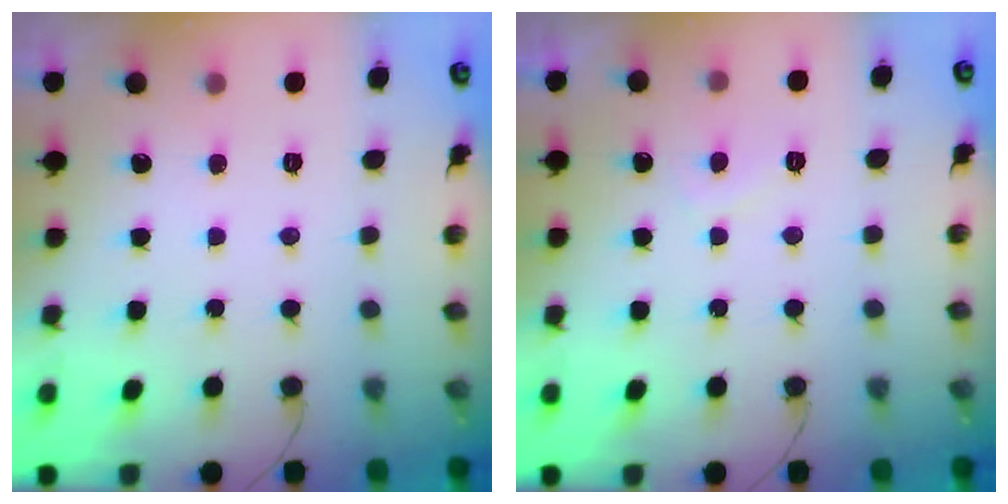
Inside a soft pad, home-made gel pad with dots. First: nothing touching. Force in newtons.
{"total": 1.6, "press": 1.5, "slide": 0.6}